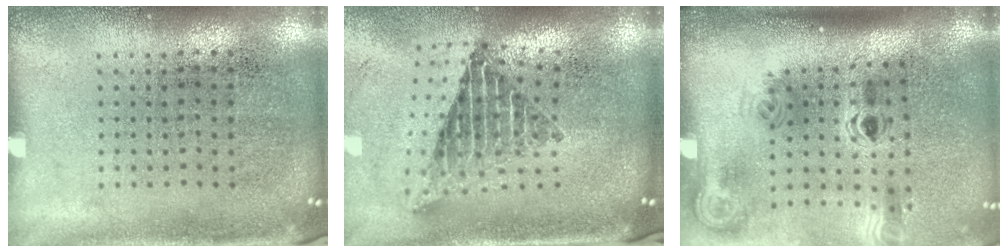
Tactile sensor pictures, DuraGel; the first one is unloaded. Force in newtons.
{"total": 2.3, "press": 1.6, "slide": 1.7}
{"total": 2.1, "press": 1.4, "slide": 1.5}